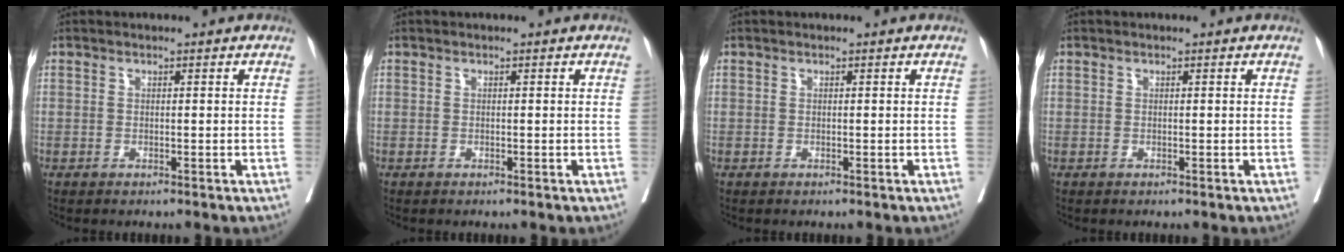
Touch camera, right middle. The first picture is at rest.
{"total": 0.0}
{"total": 0.0}
{"total": 0.0}